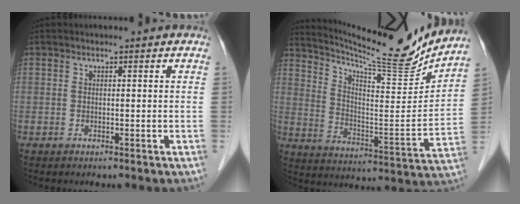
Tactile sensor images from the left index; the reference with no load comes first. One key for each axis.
{"total": 18.8, "fx": 17.8, "fy": 0.0, "fz": 6.2, "tx": -0.117, "ty": -0.063, "tz": 0.267}